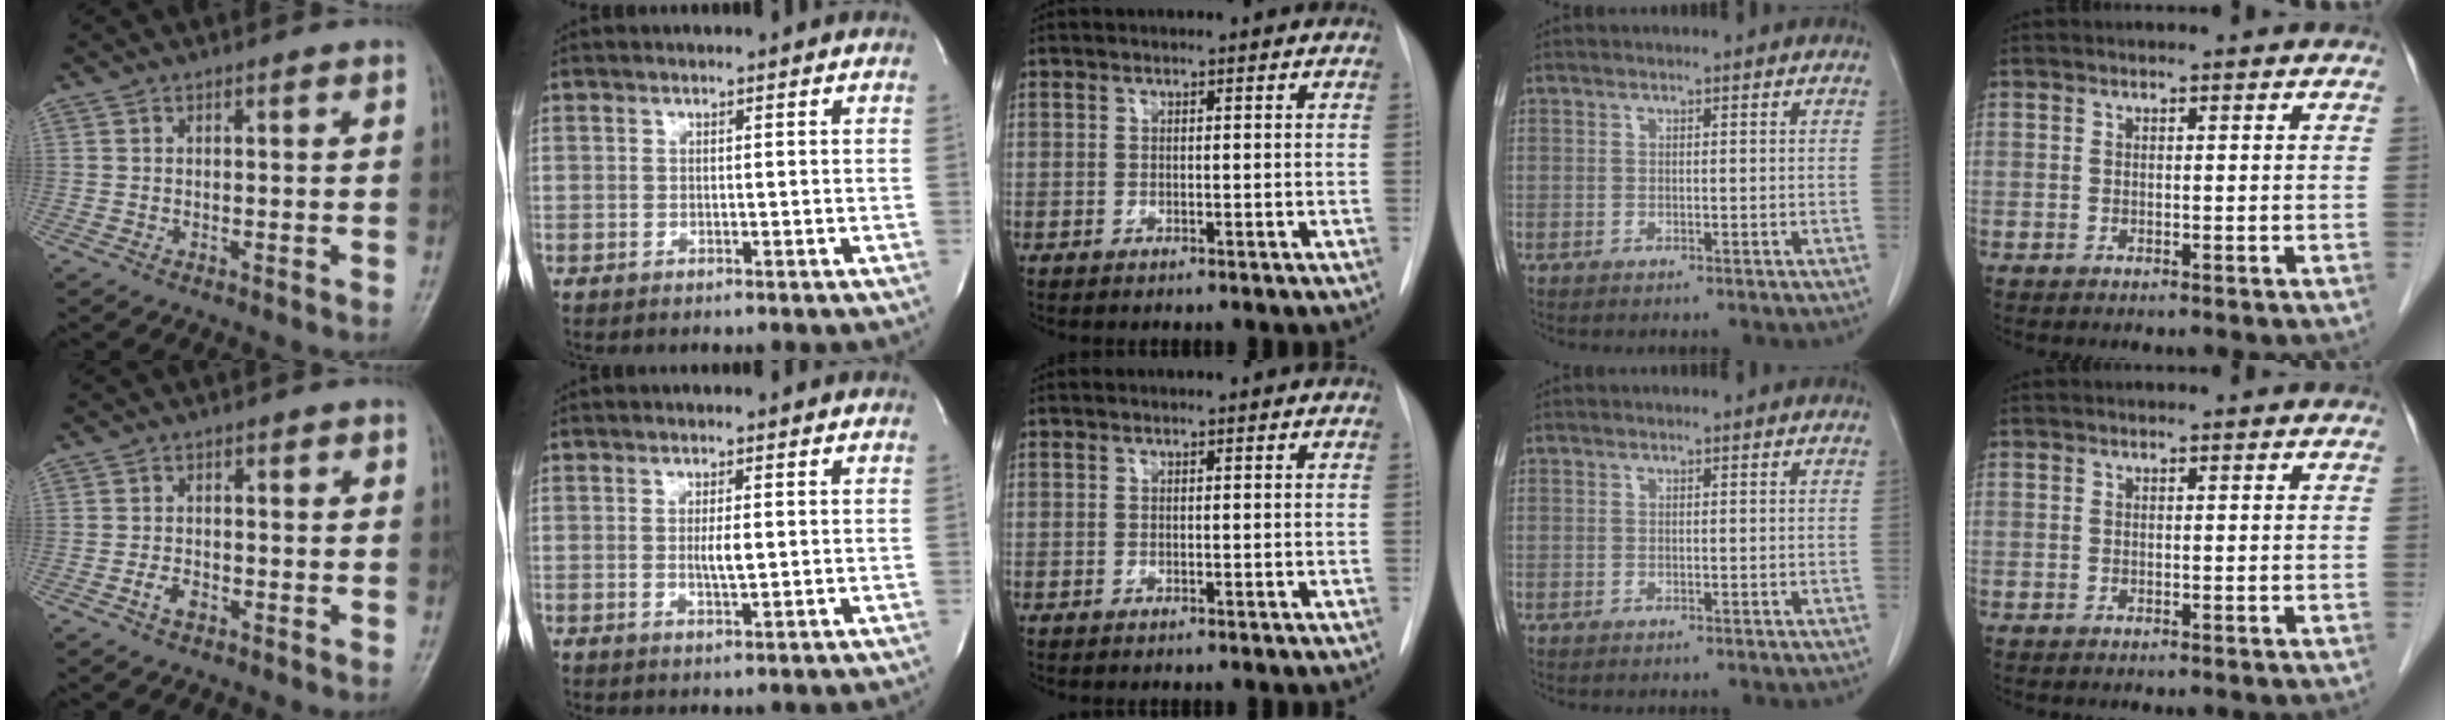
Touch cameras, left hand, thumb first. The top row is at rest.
{"thumb": {"total": 2.6, "force": [-1.5, 1.6, 1.4], "torque": [-0.023, 0.011, -0.026]}, "index": {"total": 2.5, "force": [0.2, 0.3, 2.4], "torque": [-0.047, -0.004, 0.004]}}